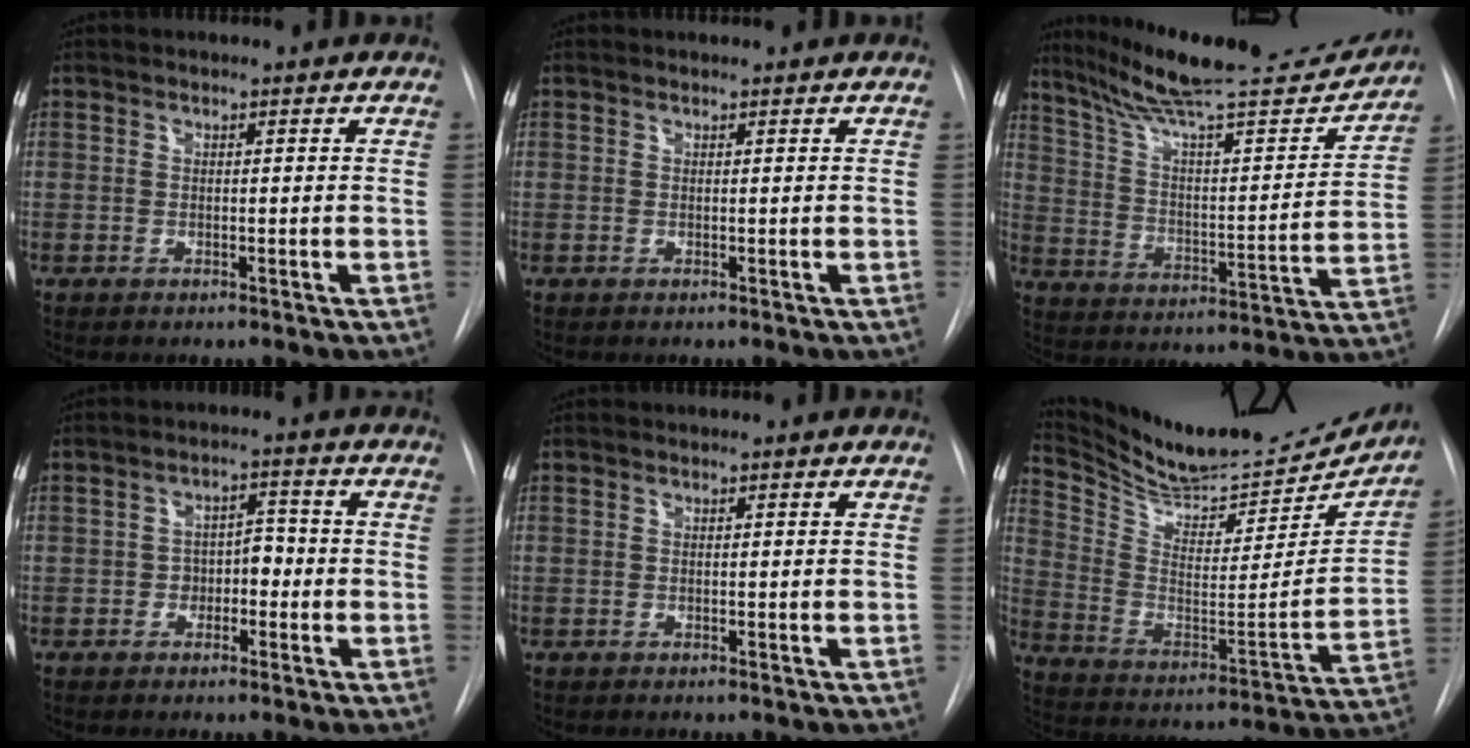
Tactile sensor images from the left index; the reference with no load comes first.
{"total": 0.0}
{"total": 22.7, "force": [20.4, 2.1, 9.7], "torque": [-0.158, -0.039, 0.300]}
{"total": 3.8, "force": [-1.9, 2.2, 2.4], "torque": [-0.033, 0.012, -0.030]}
{"total": 0.0}
{"total": 24.5, "force": [22.6, 4.7, 8.1], "torque": [-0.136, -0.064, 0.331]}